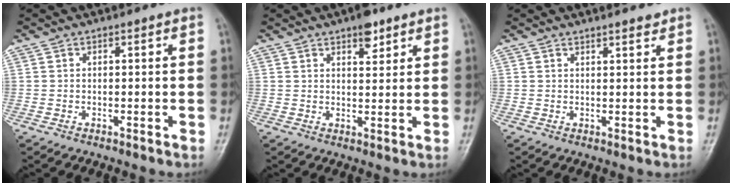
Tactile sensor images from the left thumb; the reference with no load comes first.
{"total": 4.5, "force": [2.9, 2.0, 2.7], "torque": [-0.024, -0.015, 0.042]}
{"total": 2.0, "force": [1.7, 0.3, 0.9], "torque": [-0.010, -0.013, 0.026]}